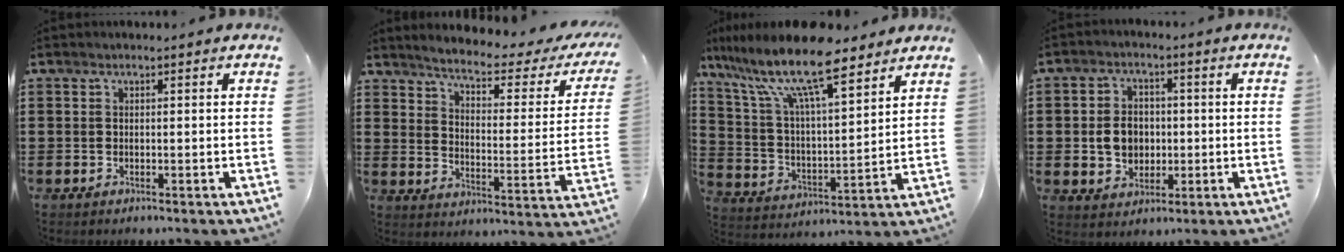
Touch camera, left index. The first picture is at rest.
{"total": 3.9, "force": [3.1, 0.2, 2.4], "torque": [-0.067, -0.027, 0.042]}
{"total": 13.3, "force": [10.1, 2.5, 8.3], "torque": [-0.182, -0.041, 0.172]}
{"total": 5.8, "force": [-0.3, 4.7, 3.3], "torque": [-0.074, 0.005, -0.011]}